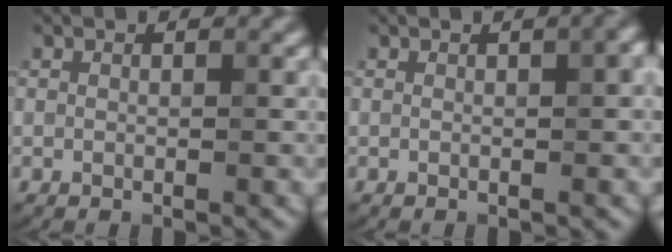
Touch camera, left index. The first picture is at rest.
{"total": 2.9, "force": [0.3, 0.9, 2.7], "torque": [-0.014, 0.006, 0.001]}